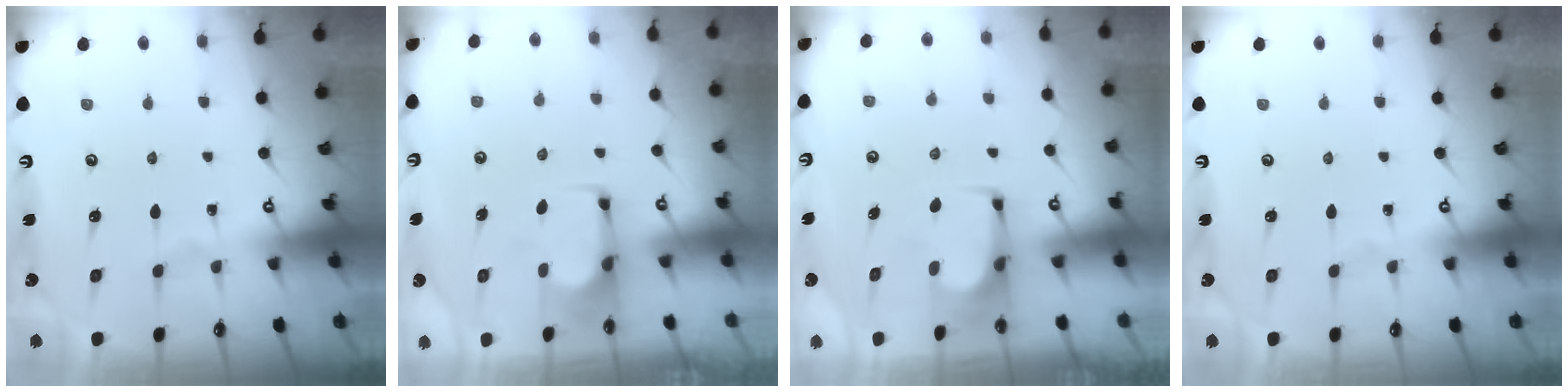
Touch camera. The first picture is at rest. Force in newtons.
{"total": 2.5, "press": 2.4, "slide": 0.9}
{"total": 1.6, "press": 1.5, "slide": 0.3}
{"total": 0.0}